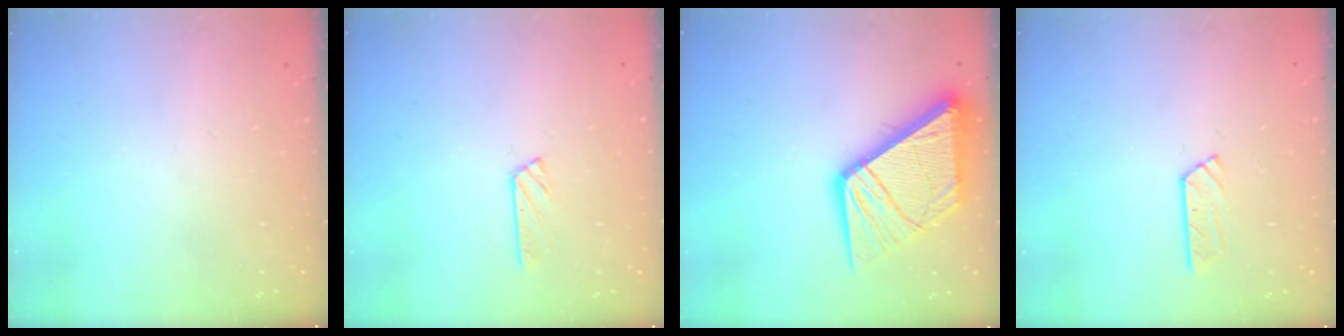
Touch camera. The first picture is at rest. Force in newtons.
{"total": 2.9, "press": 2.8, "slide": 0.3}
{"total": 16.4, "press": 16.3, "slide": 2.0}
{"total": 3.7, "press": 3.7, "slide": 0.5}